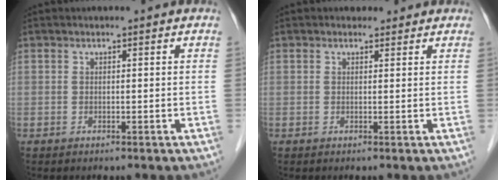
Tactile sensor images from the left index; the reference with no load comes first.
{"total": 1.2, "force": [0.9, 0.8, 0.0], "torque": [0.000, 0.004, 0.009]}